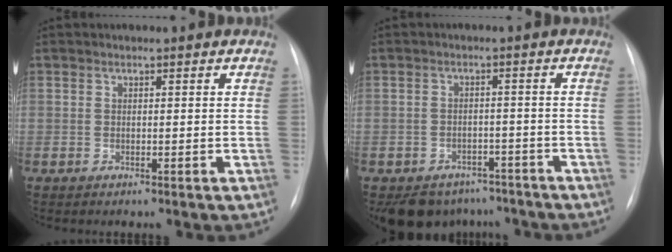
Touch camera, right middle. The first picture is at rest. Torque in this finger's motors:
{"motor_torque": [0.07, -0.17, 0.00, 0.03]}